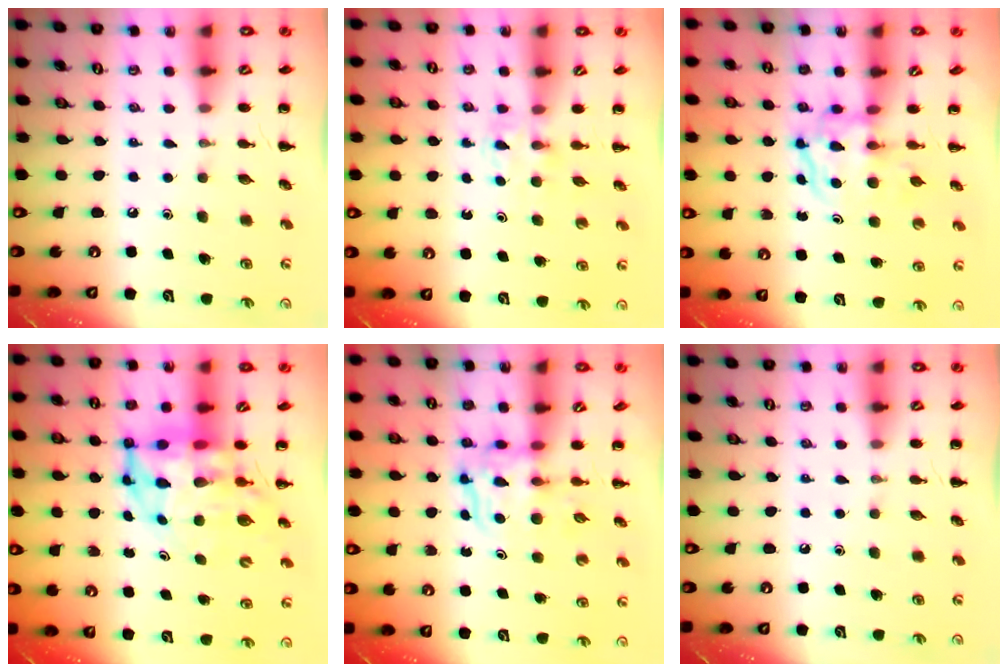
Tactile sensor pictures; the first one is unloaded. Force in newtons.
{"total": 2.7, "press": 2.5, "slide": 1.0}
{"total": 3.7, "press": 3.7, "slide": 0.5}
{"total": 7.4, "press": 7.0, "slide": 2.3}
{"total": 3.5, "press": 3.5, "slide": 0.2}
{"total": 0.0}